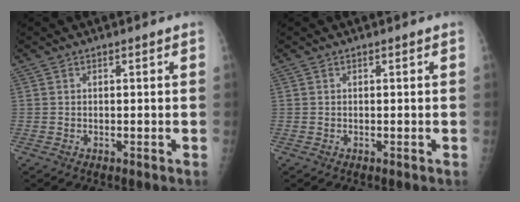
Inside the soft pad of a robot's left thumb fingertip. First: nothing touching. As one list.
[{"total": 0.0}]